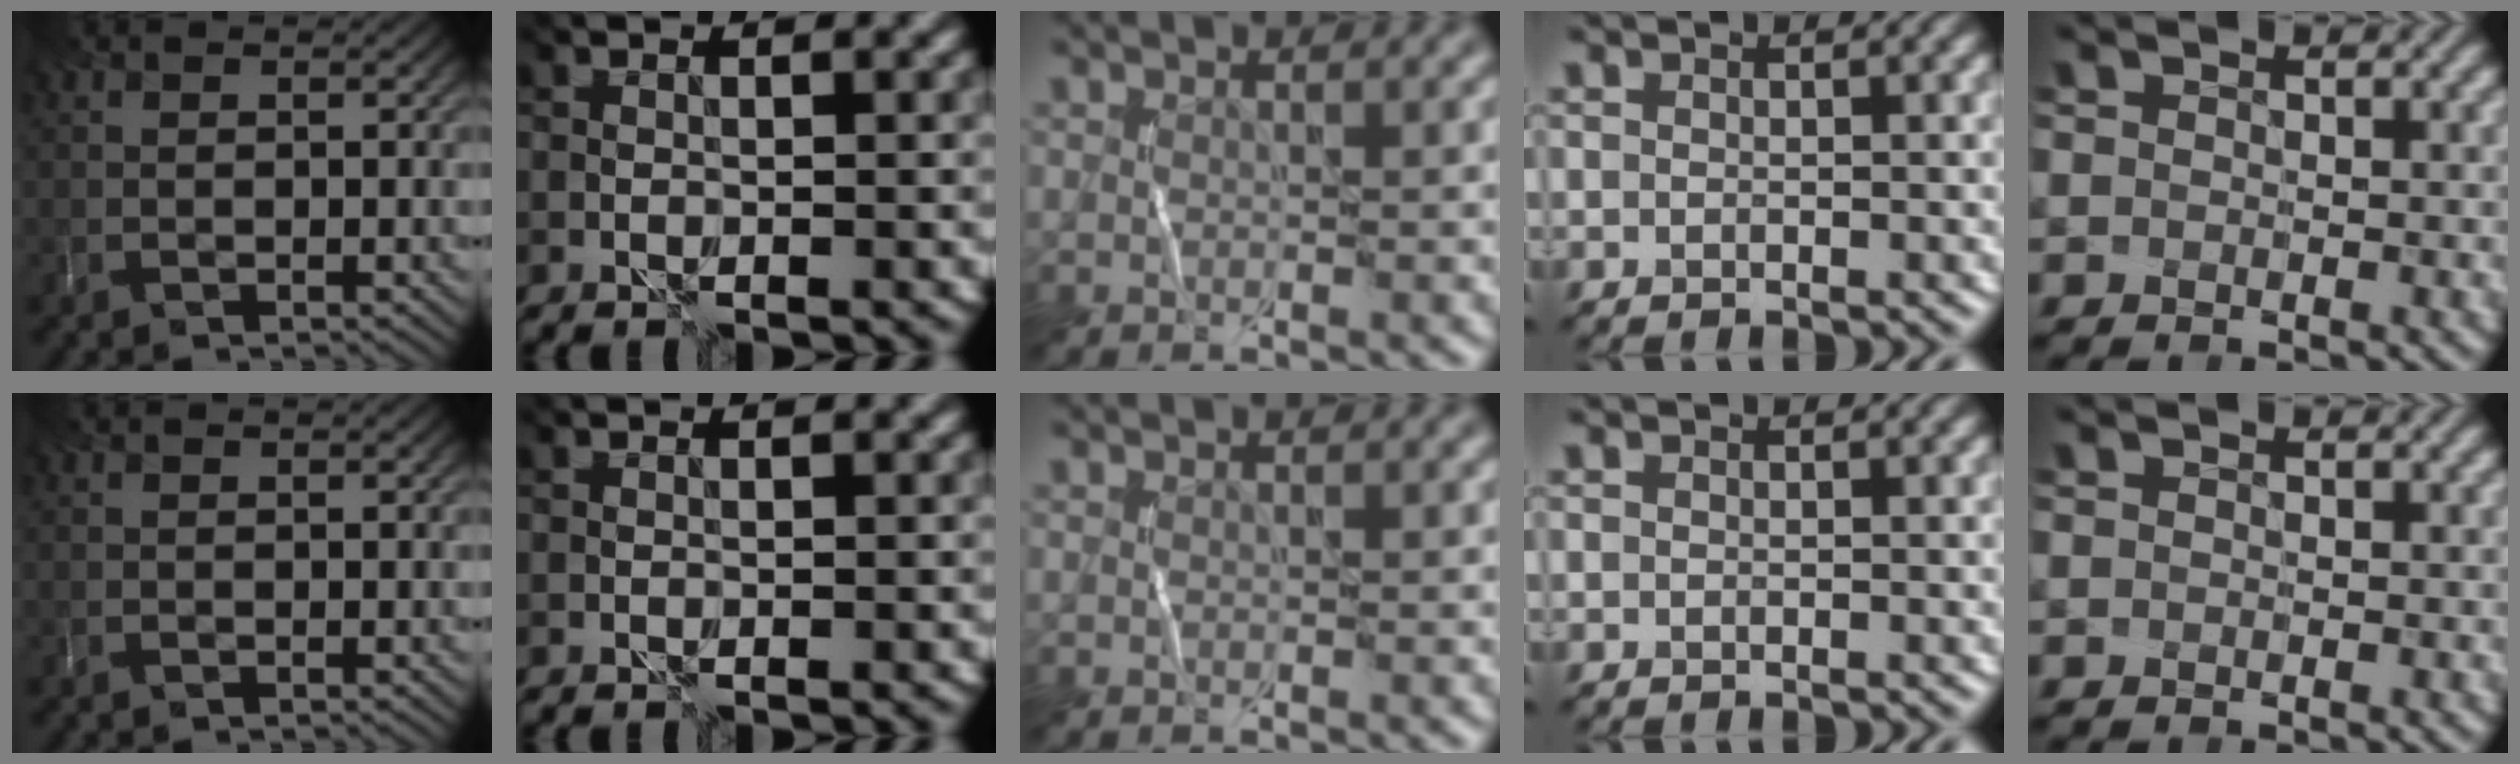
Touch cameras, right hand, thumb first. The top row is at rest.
{}